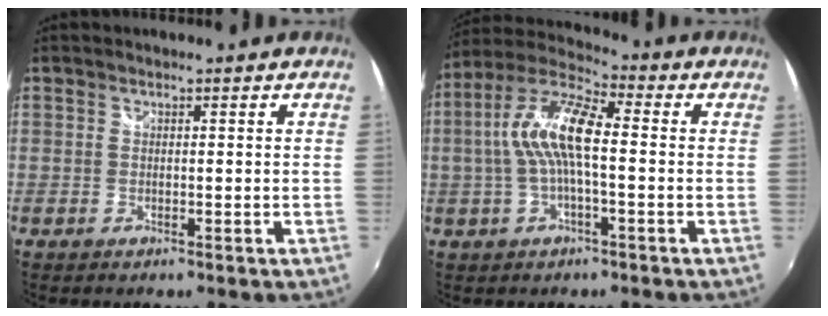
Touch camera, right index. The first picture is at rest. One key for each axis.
{"total": 11.9, "fx": 0.0, "fy": 3.6, "fz": 11.4, "tx": -0.226, "ty": 0.017, "tz": -0.004}